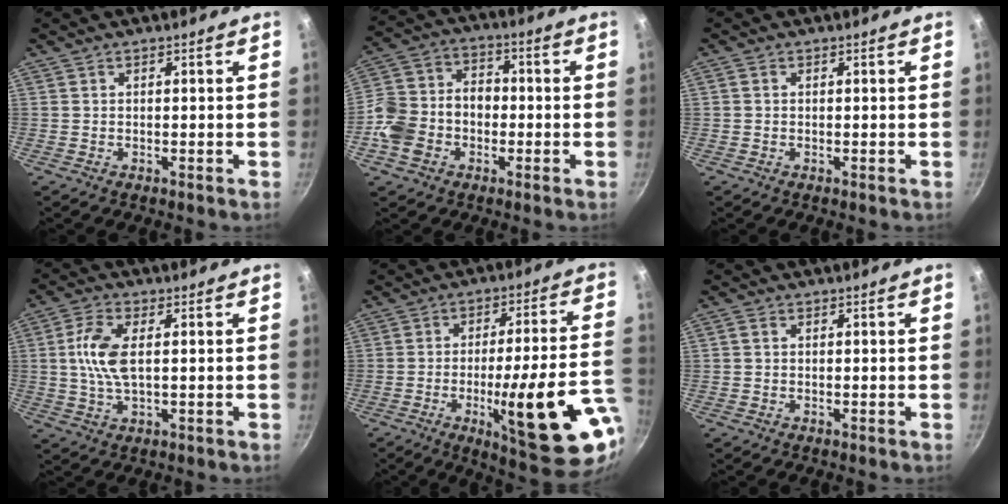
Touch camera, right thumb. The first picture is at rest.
{"total": 13.5, "force": [-3.6, 10.4, 7.7], "torque": [-0.130, 0.040, -0.077]}
{"total": 0.7, "force": [0.1, 0.6, 0.4], "torque": [-0.007, 0.005, 0.001]}
{"total": 8.0, "force": [1.0, 3.7, 7.1], "torque": [-0.151, 0.006, 0.017]}
{"total": 22.4, "force": [-7.0, 4.2, 20.9], "torque": [-0.273, 0.017, -0.091]}
{"total": 1.0, "force": [0.1, 0.8, 0.6], "torque": [-0.011, 0.005, 0.001]}